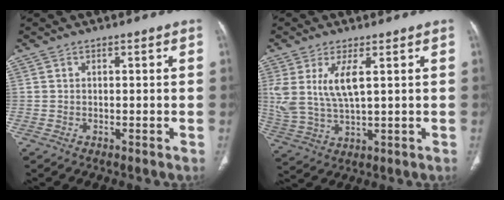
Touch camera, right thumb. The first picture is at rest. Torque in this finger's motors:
{"motor_torque": [-0.04, 0.44, 0.30, 0.64, 0.12]}